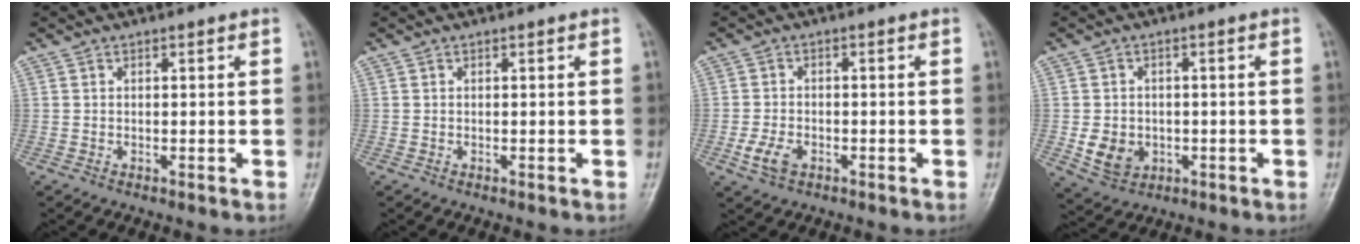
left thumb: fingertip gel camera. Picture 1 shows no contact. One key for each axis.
{"total": 0.0}
{"total": 4.3, "fx": -1.9, "fy": 2.8, "fz": 2.7, "tx": -0.053, "ty": 0.004, "tz": -0.036}
{"total": 6.4, "fx": -1.3, "fy": 5.4, "fz": 3.3, "tx": -0.043, "ty": 0.005, "tz": -0.011}